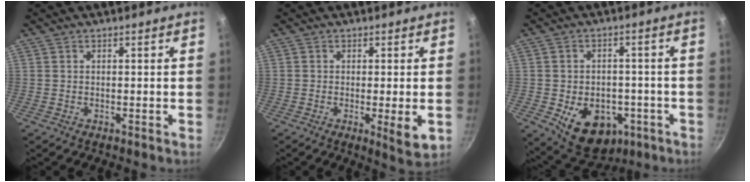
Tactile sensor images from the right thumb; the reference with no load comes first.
{"total": 5.1, "force": [-0.8, 1.0, 4.9], "torque": [-0.078, -0.017, -0.010]}
{"total": 13.5, "force": [-4.5, 9.6, 8.2], "torque": [-0.087, 0.011, -0.050]}